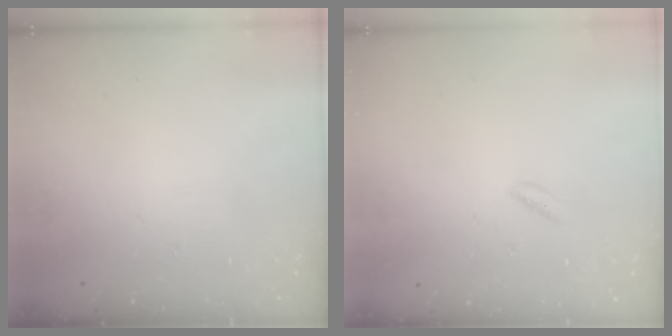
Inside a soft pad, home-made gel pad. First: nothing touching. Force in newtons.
{"total": 1.9, "press": 1.7, "slide": 0.8}